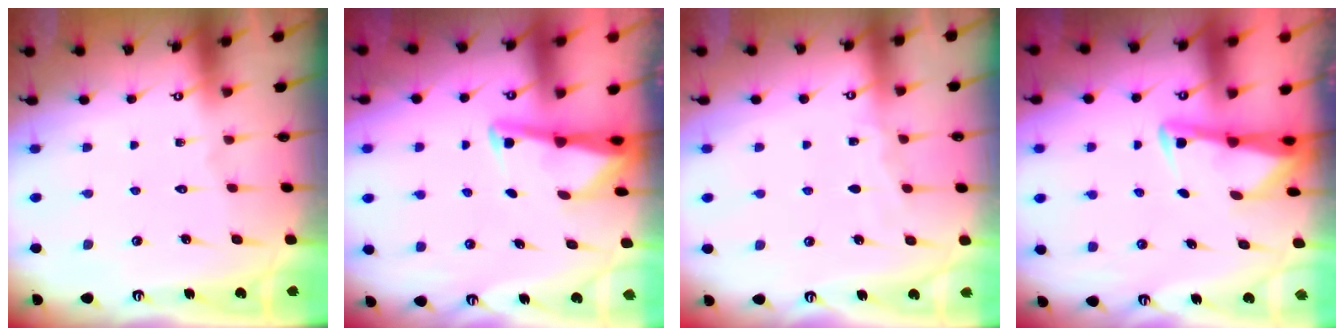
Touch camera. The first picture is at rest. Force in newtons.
{"total": 4.0, "press": 3.9, "slide": 0.6}
{"total": 3.7, "press": 3.7, "slide": 0.4}
{"total": 2.9, "press": 2.9, "slide": 0.4}